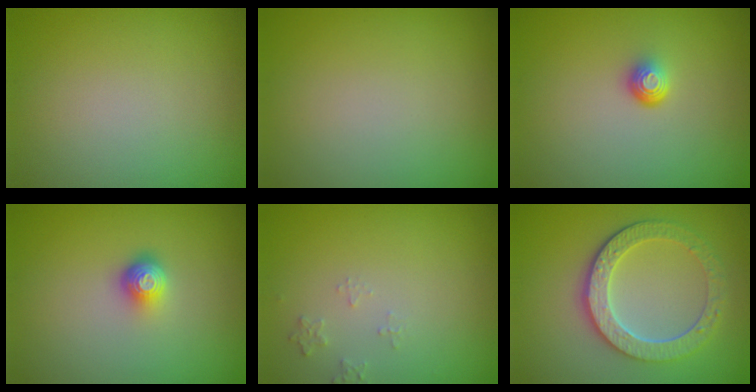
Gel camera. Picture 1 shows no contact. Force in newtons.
{"total": 0.0}
{"total": 1.5, "press": 0.9, "slide": 1.2}
{"total": 2.0, "press": 1.4, "slide": 1.5}
{"total": 1.1, "press": 1.1, "slide": 0.2}
{"total": 4.9, "press": 4.3, "slide": 2.4}